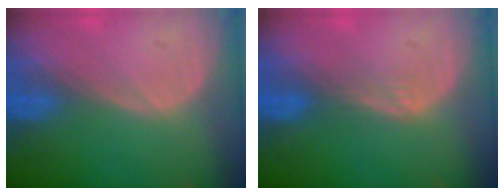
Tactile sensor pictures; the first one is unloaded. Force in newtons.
{"total": 1.9, "press": 1.9, "slide": 0.3}